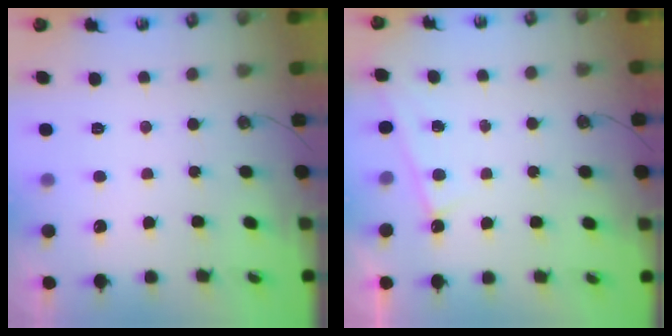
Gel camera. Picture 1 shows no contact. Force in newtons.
{"total": 0.6, "press": 0.5, "slide": 0.1}